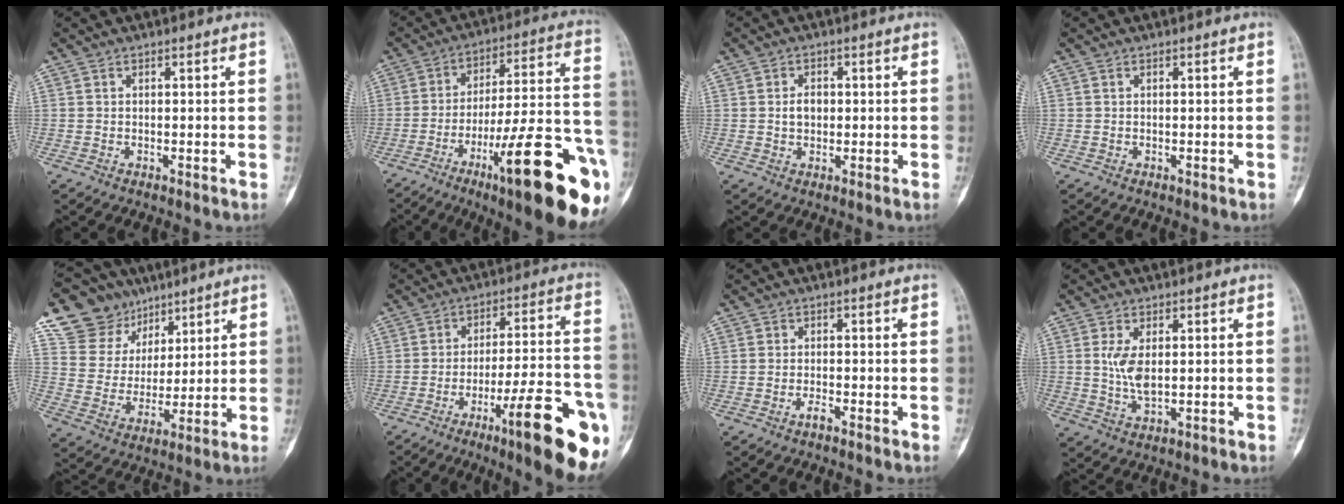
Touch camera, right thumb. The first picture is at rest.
{"total": 26.4, "force": [-12.2, 5.0, 22.8], "torque": [-0.264, 0.058, -0.180]}
{"total": 2.9, "force": [0.3, 2.3, 1.6], "torque": [-0.020, 0.005, 0.005]}
{"total": 0.0}
{"total": 14.5, "force": [9.4, 10.8, 2.3], "torque": [-0.004, -0.028, 0.180]}
{"total": 20.0, "force": [-9.4, 3.7, 17.3], "torque": [-0.203, 0.044, -0.132]}
{"total": 1.1, "force": [-0.9, 0.5, 0.5], "torque": [-0.011, 0.003, -0.019]}
{"total": 4.9, "force": [0.7, 2.5, 4.2], "torque": [-0.087, -0.009, 0.019]}